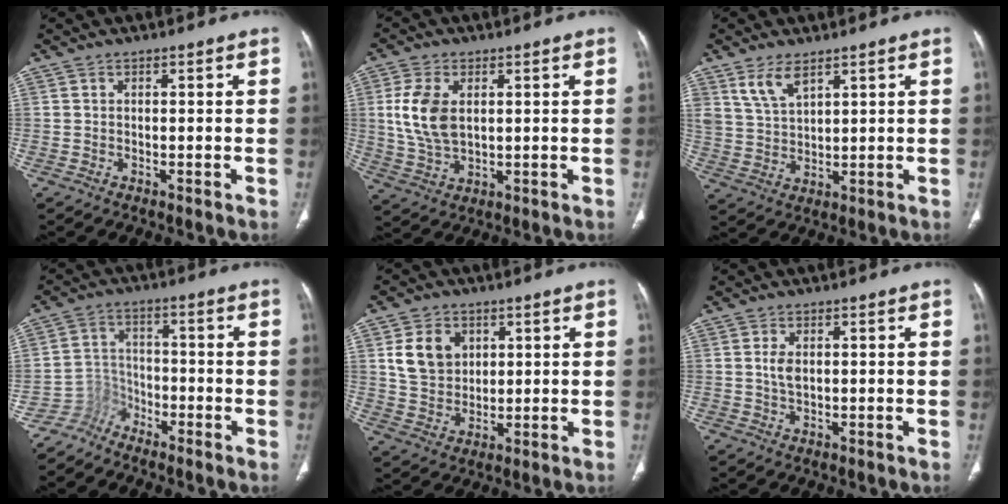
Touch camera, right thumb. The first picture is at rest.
{"total": 9.6, "force": [1.8, 5.7, 7.5], "torque": [-0.157, -0.005, 0.043]}
{"total": 5.9, "force": [3.9, 2.6, 3.5], "torque": [-0.062, -0.021, 0.087]}
{"total": 5.2, "force": [-4.3, 2.9, -0.5], "torque": [0.027, 0.039, -0.095]}
{"total": 8.9, "force": [3.1, 7.0, 4.6], "torque": [-0.056, -0.012, 0.064]}
{"total": 2.5, "force": [0.4, 1.4, 2.0], "torque": [-0.042, 0.000, 0.009]}